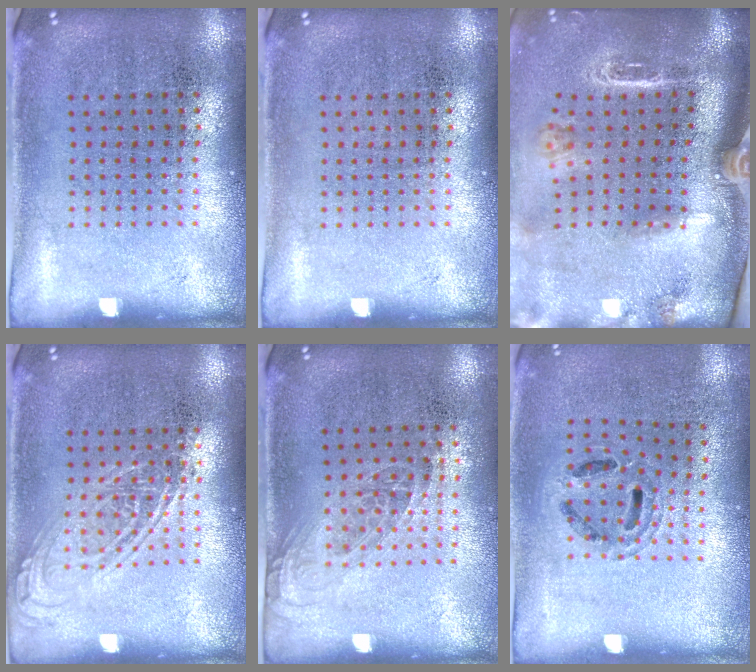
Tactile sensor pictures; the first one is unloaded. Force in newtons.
{"total": 0.0}
{"total": 2.8, "press": 2.0, "slide": 2.0}
{"total": 2.2, "press": 2.2, "slide": 0.2}
{"total": 1.1, "press": 0.9, "slide": 0.6}
{"total": 0.9, "press": 0.9, "slide": 0.1}